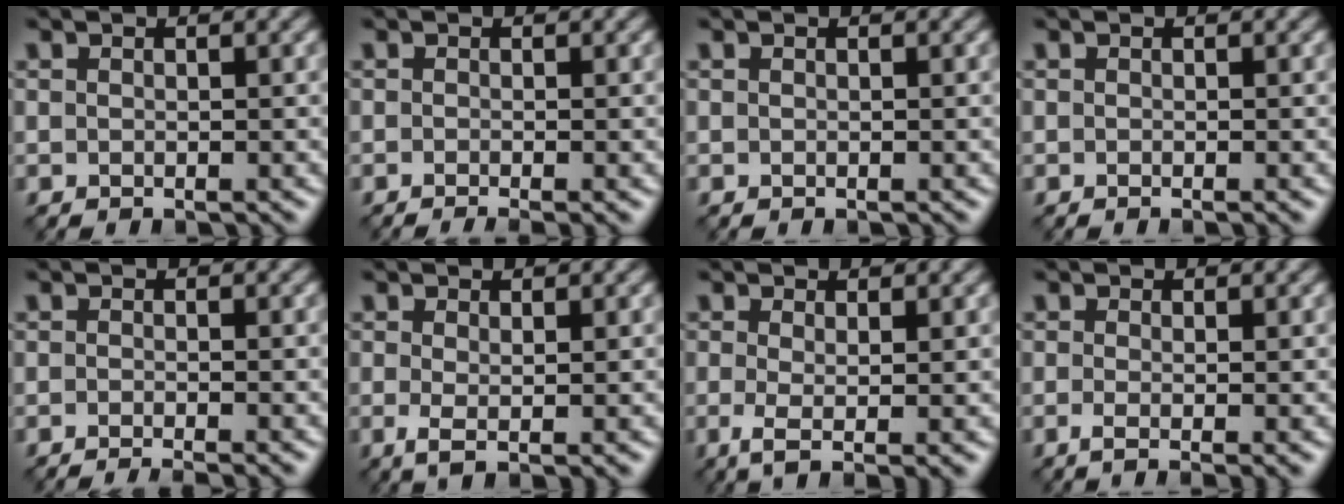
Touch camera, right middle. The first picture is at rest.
{"total": 1.8, "force": [-0.7, 0.5, 1.6], "torque": [-0.013, -0.010, -0.014]}
{"total": 0.0}
{"total": 0.5, "force": [-0.2, 0.1, 0.4], "torque": [-0.004, -0.004, -0.005]}
{"total": 2.4, "force": [-1.4, 0.5, 1.9], "torque": [-0.016, -0.004, -0.027]}
{"total": 1.8, "force": [0.0, 0.4, 1.8], "torque": [-0.036, -0.005, 0.000]}
{"total": 2.8, "force": [-0.2, 0.6, 2.7], "torque": [-0.052, -0.008, -0.004]}
{"total": 2.3, "force": [-0.3, 0.6, 2.2], "torque": [-0.034, -0.007, -0.008]}